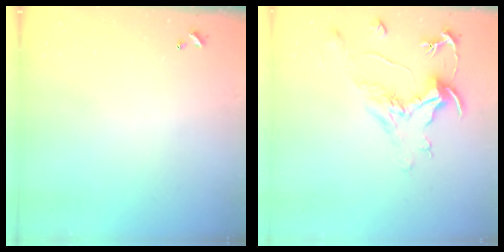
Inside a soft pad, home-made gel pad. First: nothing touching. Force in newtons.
{"total": 2.2, "press": 1.7, "slide": 1.3}